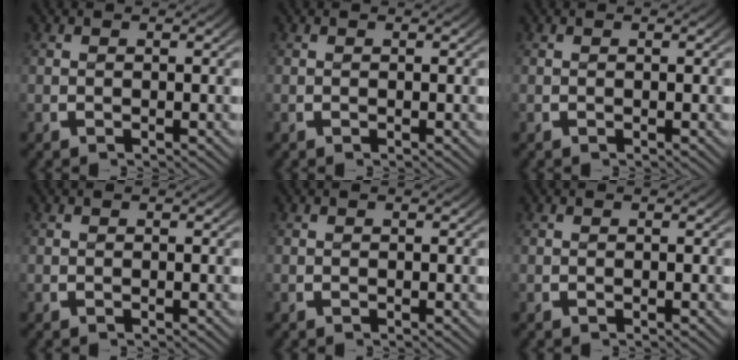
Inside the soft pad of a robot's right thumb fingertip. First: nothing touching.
{"total": 0.0}
{"total": 0.0}
{"total": 0.0}
{"total": 0.0}
{"total": 0.0}